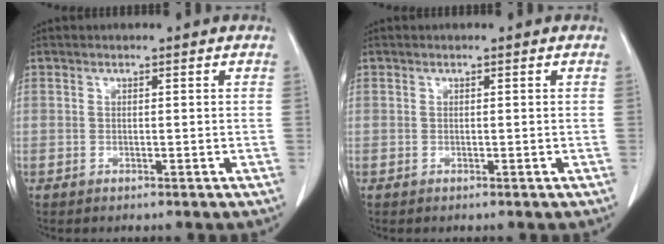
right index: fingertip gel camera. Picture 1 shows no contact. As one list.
[{"total": 0.0}]